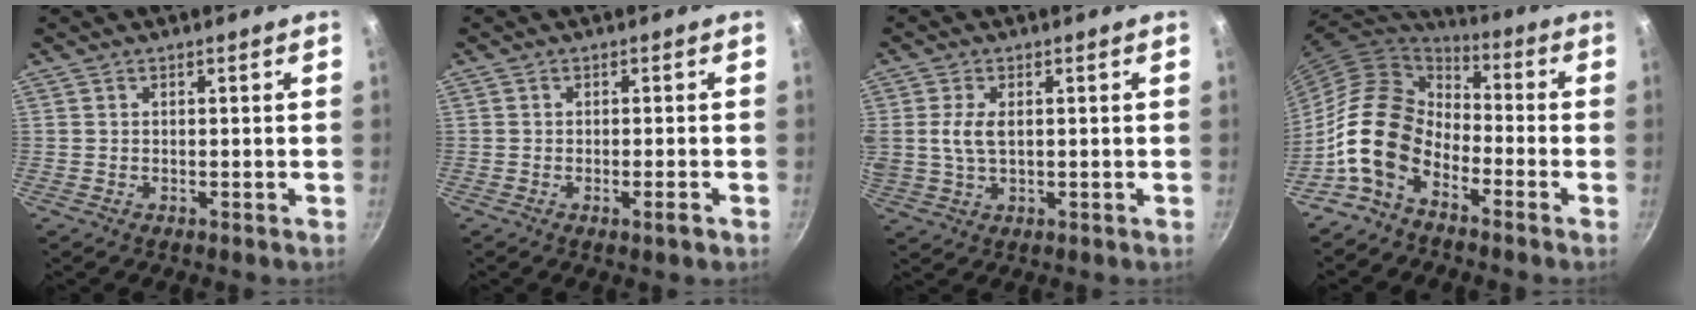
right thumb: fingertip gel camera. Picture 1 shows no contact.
{"total": 2.2, "force": [-1.1, 0.3, 1.9], "torque": [-0.034, 0.006, -0.018]}
{"total": 5.1, "force": [0.8, 2.7, 4.2], "torque": [-0.085, 0.001, 0.016]}
{"total": 14.4, "force": [-6.6, 9.4, 8.7], "torque": [-0.135, 0.059, -0.154]}